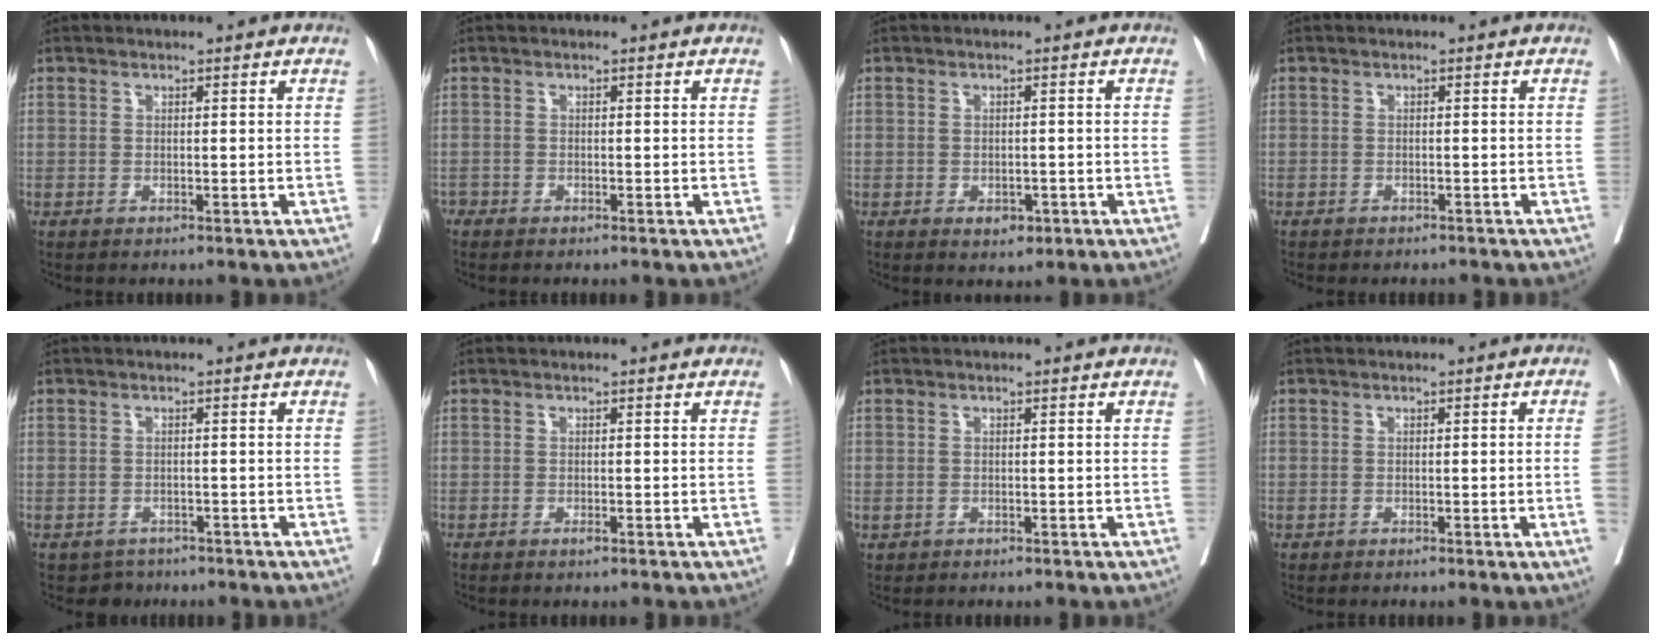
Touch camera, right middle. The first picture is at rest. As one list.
[{"total": 0.6, "force": [-0.6, 0.3, -0.1], "torque": [-0.001, 0.000, -0.014]}, {"total": 2.4, "force": [-1.1, 1.5, 1.5], "torque": [-0.016, 0.001, -0.007]}, {"total": 3.4, "force": [-3.1, 0.9, 1.1], "torque": [-0.015, -0.003, -0.038]}, {"total": 2.7, "force": [-1.9, 1.9, -0.1], "torque": [0.001, 0.005, -0.028]}, {"total": 0.7, "force": [-0.4, 0.2, 0.5], "torque": [-0.007, 0.001, -0.006]}, {"total": 0.6, "force": [-0.2, 0.6, 0.1], "torque": [-0.002, 0.003, 0.001]}, {"total": 2.3, "force": [-0.3, -0.5, 2.2], "torque": [-0.034, 0.005, 0.000]}]